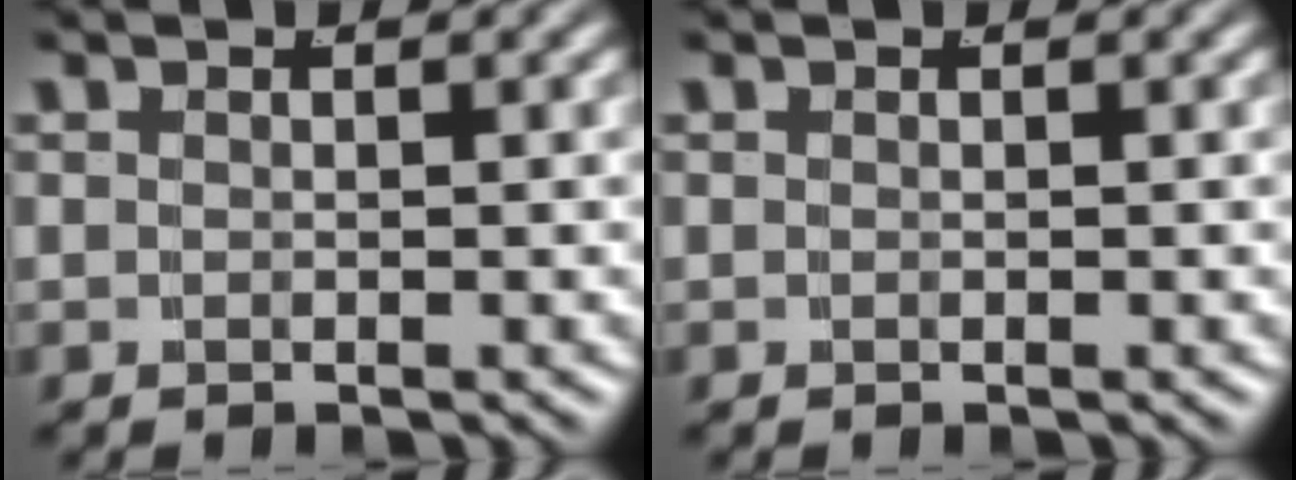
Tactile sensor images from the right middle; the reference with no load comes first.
{"total": 0.0}